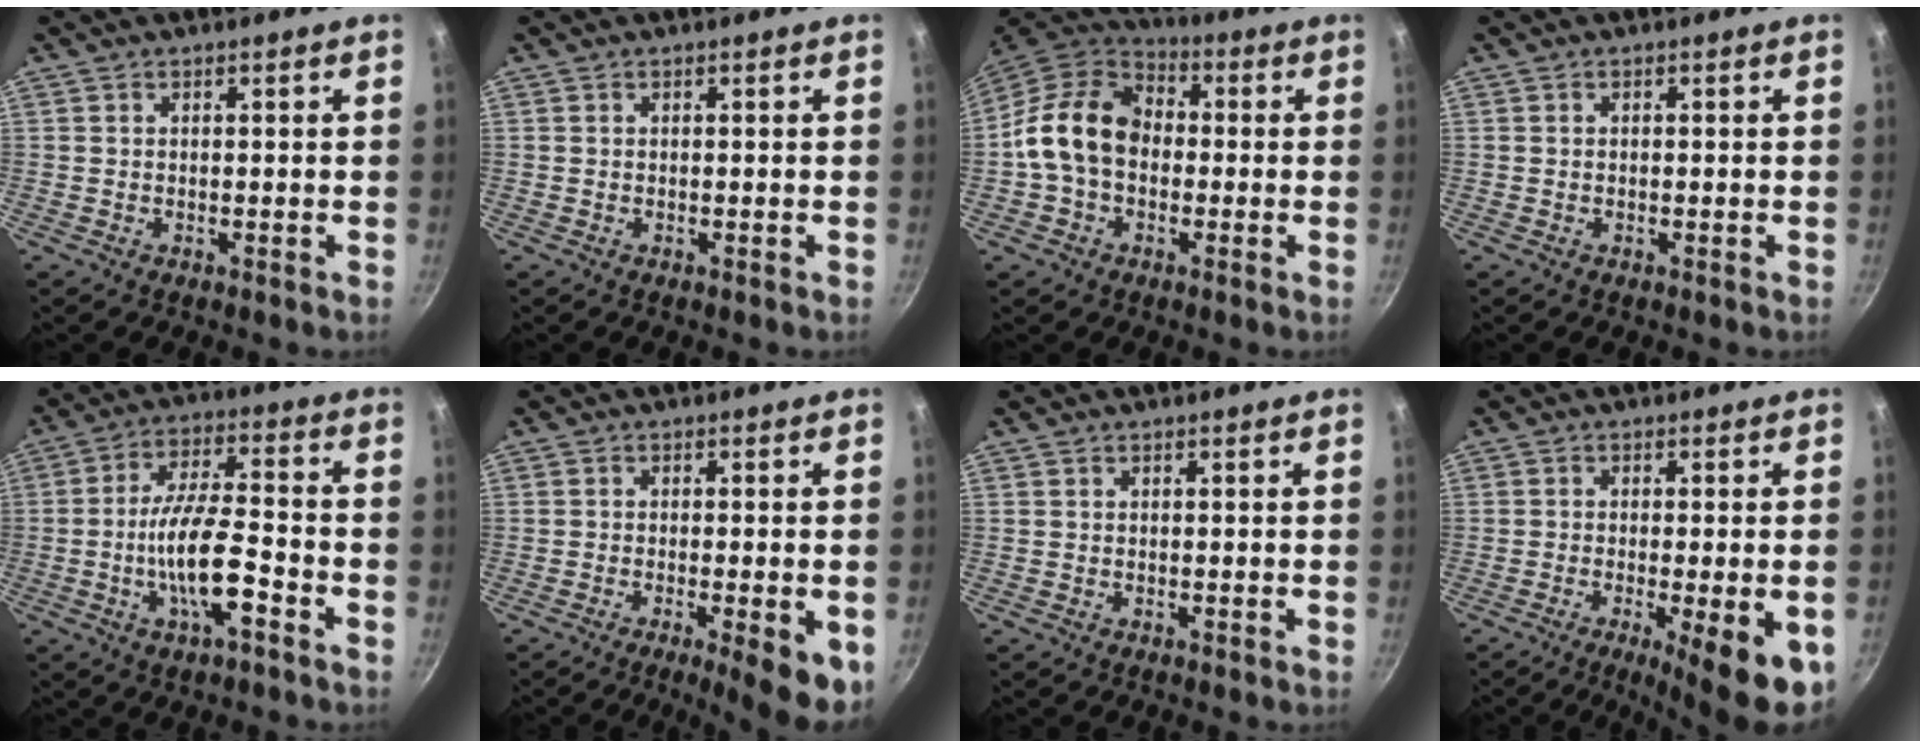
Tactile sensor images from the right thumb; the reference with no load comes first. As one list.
[{"total": 0.0}, {"total": 13.7, "force": [-0.6, 10.2, 9.1], "torque": [-0.132, 0.032, -0.029]}, {"total": 0.0}, {"total": 12.0, "force": [-4.4, 3.5, 10.6], "torque": [-0.189, 0.029, -0.084]}, {"total": 9.1, "force": [-3.4, 2.4, 8.1], "torque": [-0.097, 0.005, -0.044]}, {"total": 0.0}, {"total": 11.4, "force": [-4.2, 2.6, 10.3], "torque": [-0.136, -0.001, -0.055]}]